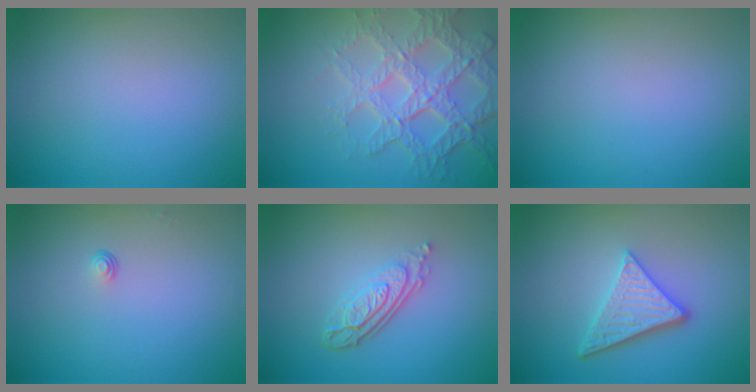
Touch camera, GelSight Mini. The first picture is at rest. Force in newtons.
{"total": 7.0, "press": 5.1, "slide": 4.8}
{"total": 0.0}
{"total": 0.6, "press": 0.3, "slide": 0.5}
{"total": 4.1, "press": 2.9, "slide": 2.9}
{"total": 4.0, "press": 3.4, "slide": 2.1}